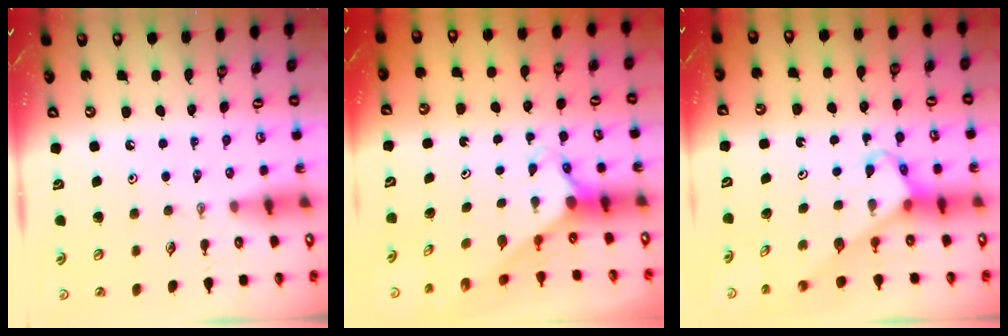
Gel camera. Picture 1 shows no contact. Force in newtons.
{"total": 2.7, "press": 2.7, "slide": 0.2}
{"total": 3.8, "press": 3.8, "slide": 0.2}